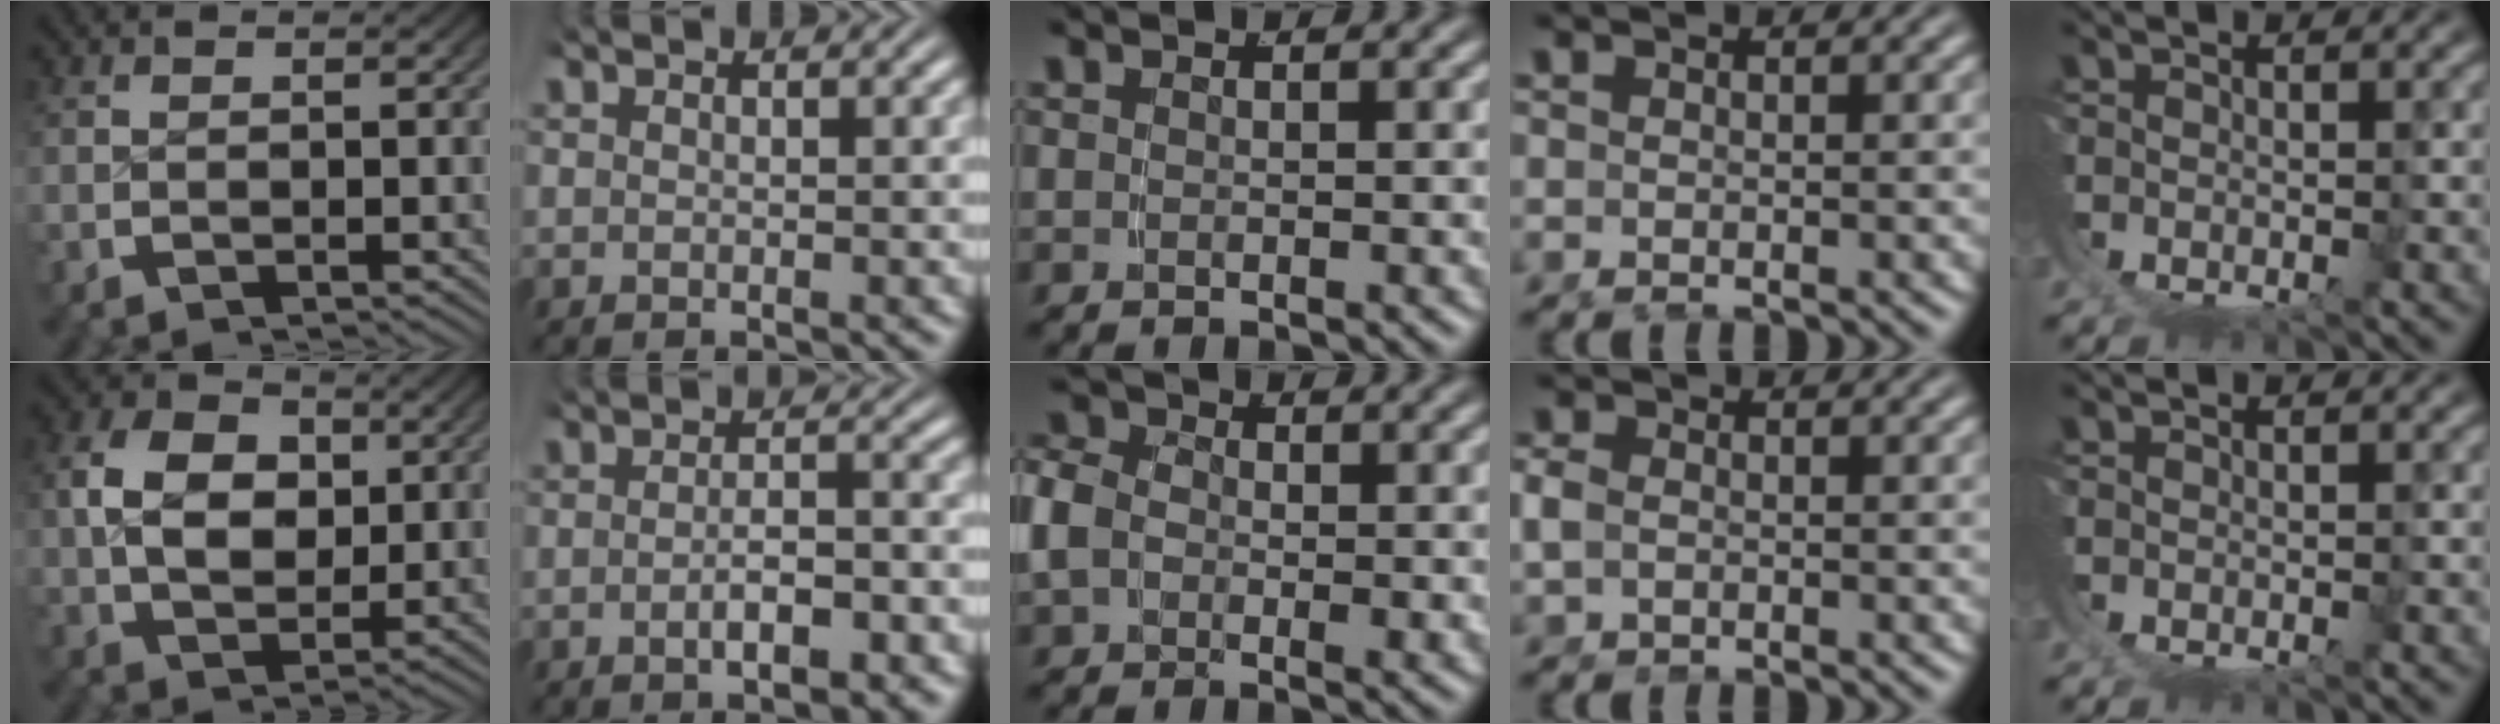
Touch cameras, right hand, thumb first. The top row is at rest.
{"thumb": {"total": 7.5, "force": [0.9, 5.3, 5.2], "torque": [-0.090, -0.021, 0.026]}, "index": {"total": 3.3, "force": [-1.9, 0.9, 2.5], "torque": [-0.035, -0.006, -0.034]}, "middle": {"total": 4.3, "force": [0.1, 3.5, 2.5], "torque": [-0.066, -0.008, 0.000]}, "ring": {"total": 1.4, "force": [-0.5, 1.1, 0.8], "torque": [-0.033, -0.013, 0.001]}}